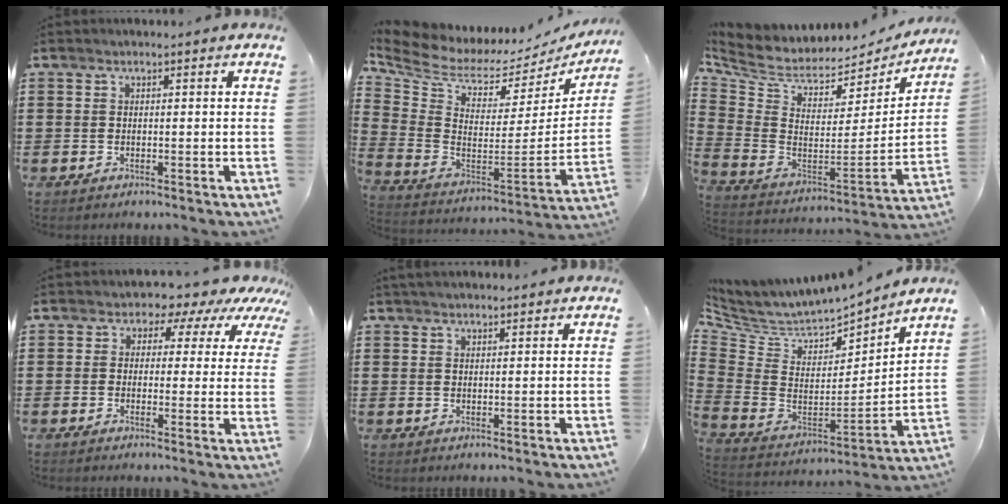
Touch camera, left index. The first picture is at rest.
{"total": 5.8, "force": [5.0, 2.2, 2.1], "torque": [-0.077, -0.057, 0.082]}
{"total": 5.2, "force": [3.9, 2.7, 2.2], "torque": [-0.071, -0.044, 0.066]}
{"total": 4.5, "force": [3.2, 2.9, 1.3], "torque": [-0.034, -0.019, 0.049]}
{"total": 1.8, "force": [1.7, 0.2, 0.5], "torque": [-0.013, 0.002, 0.034]}
{"total": 4.5, "force": [4.2, 1.4, 0.9], "torque": [-0.050, -0.050, 0.068]}